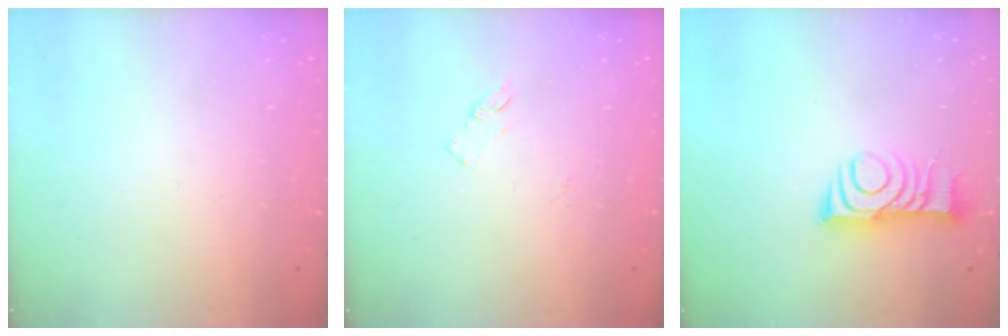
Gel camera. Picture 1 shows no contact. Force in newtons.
{"total": 6.2, "press": 6.2, "slide": 0.5}
{"total": 10.6, "press": 10.6, "slide": 1.0}